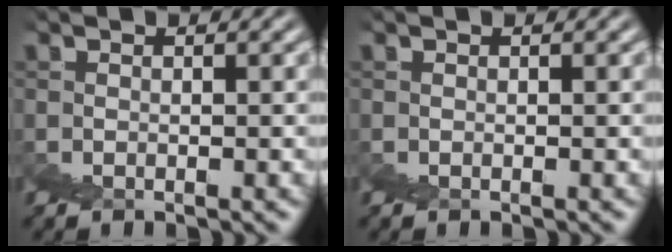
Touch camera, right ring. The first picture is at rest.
{"total": 0.0}